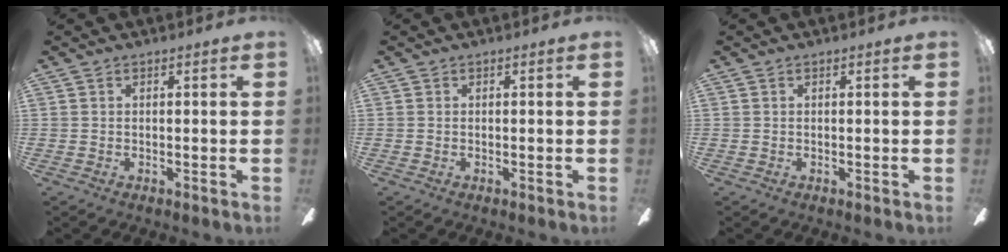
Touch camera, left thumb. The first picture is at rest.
{"total": 0.0}
{"total": 0.0}